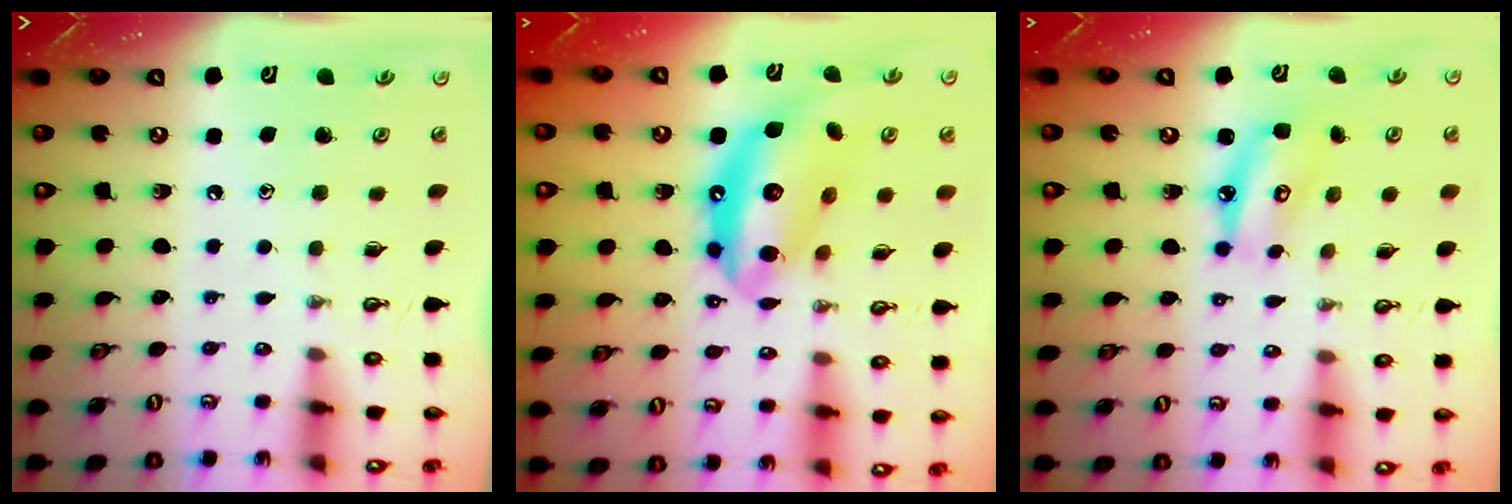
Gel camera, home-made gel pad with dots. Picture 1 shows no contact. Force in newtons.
{"total": 17.6, "press": 17.5, "slide": 1.6}
{"total": 7.9, "press": 7.9, "slide": 0.8}